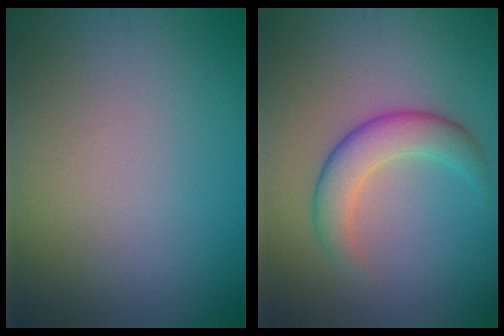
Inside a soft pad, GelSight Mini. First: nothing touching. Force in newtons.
{"total": 3.8, "press": 3.8, "slide": 0.1}